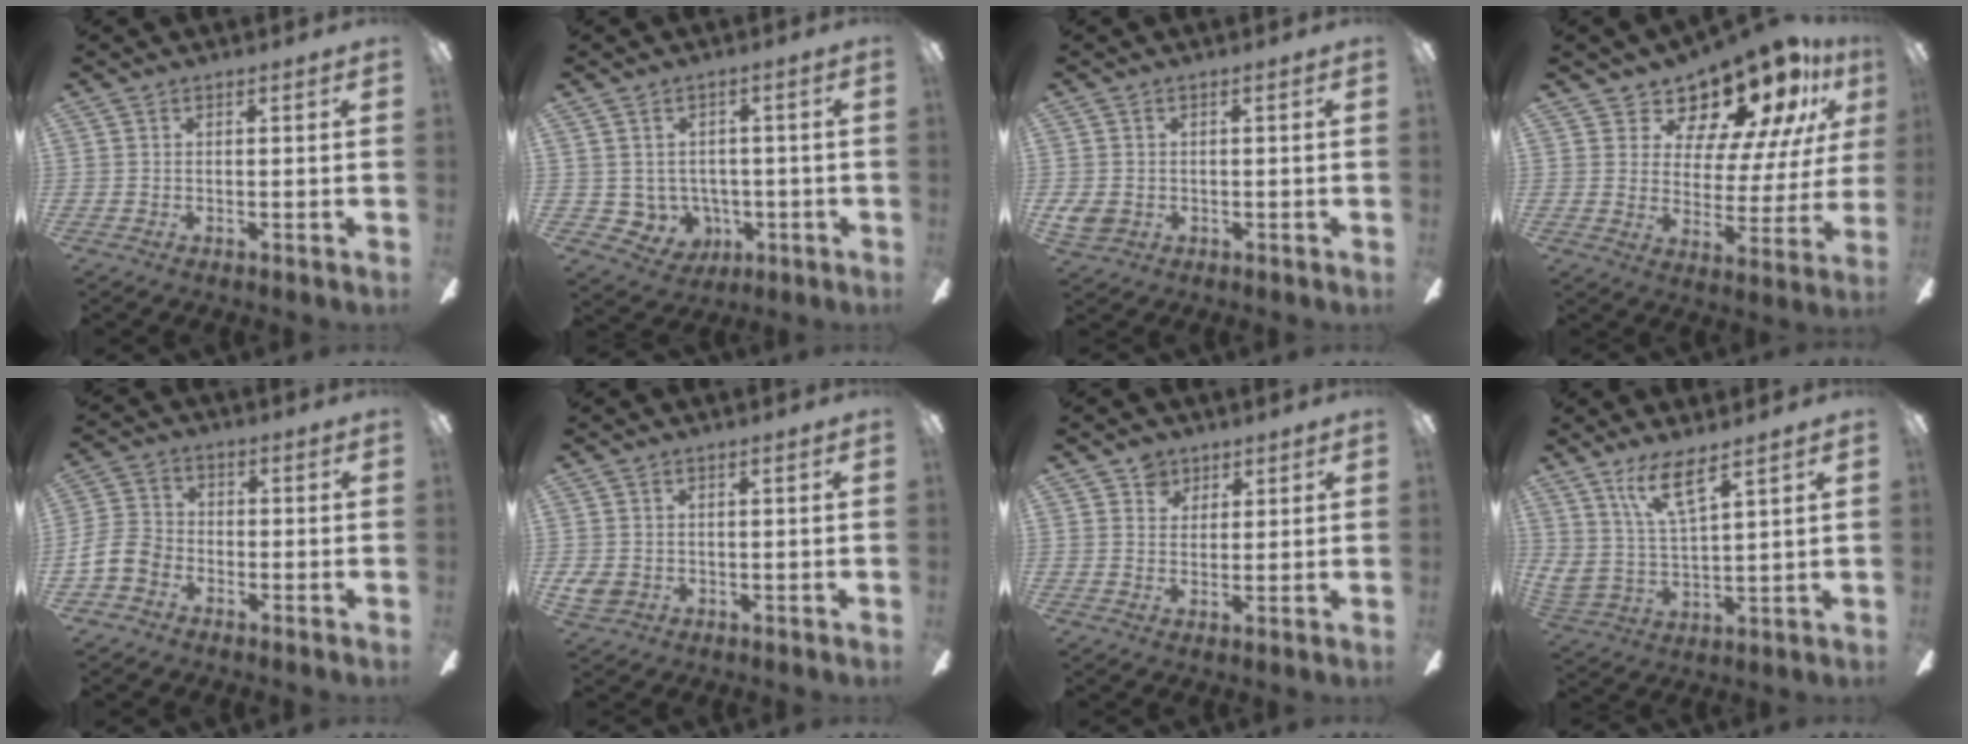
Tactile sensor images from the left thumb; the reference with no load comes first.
{"total": 5.4, "force": [0.2, 5.3, 1.0], "torque": [-0.052, -0.004, 0.013]}
{"total": 3.0, "force": [-0.8, 2.4, 1.6], "torque": [-0.041, 0.002, -0.017]}
{"total": 15.2, "force": [12.3, 6.3, 6.2], "torque": [-0.105, -0.099, 0.209]}
{"total": 7.4, "force": [-3.7, 5.4, 3.5], "torque": [-0.087, 0.023, -0.070]}
{"total": 2.7, "force": [-0.6, 2.2, 1.4], "torque": [-0.031, 0.003, -0.012]}
{"total": 4.2, "force": [2.8, 3.0, 0.5], "torque": [-0.005, -0.005, 0.051]}
{"total": 10.6, "force": [7.2, 2.8, 7.2], "torque": [-0.146, -0.027, 0.134]}